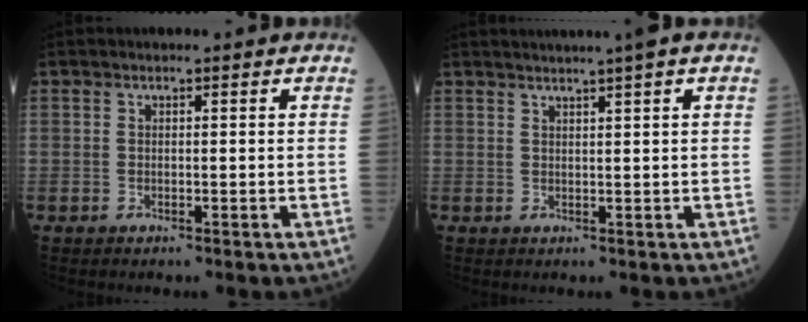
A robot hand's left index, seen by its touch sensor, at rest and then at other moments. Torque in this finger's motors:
{"motor_torque": [-0.45, 0.46, -0.60, 0.00]}